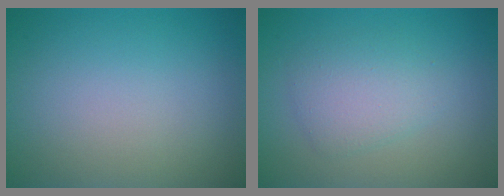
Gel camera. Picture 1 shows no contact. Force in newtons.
{"total": 2.8, "press": 2.8, "slide": 0.2}